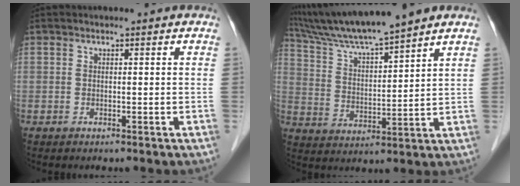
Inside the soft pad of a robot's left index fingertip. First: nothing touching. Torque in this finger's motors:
{"motor_torque": [-0.29, -0.89, 0.32, 0.11]}